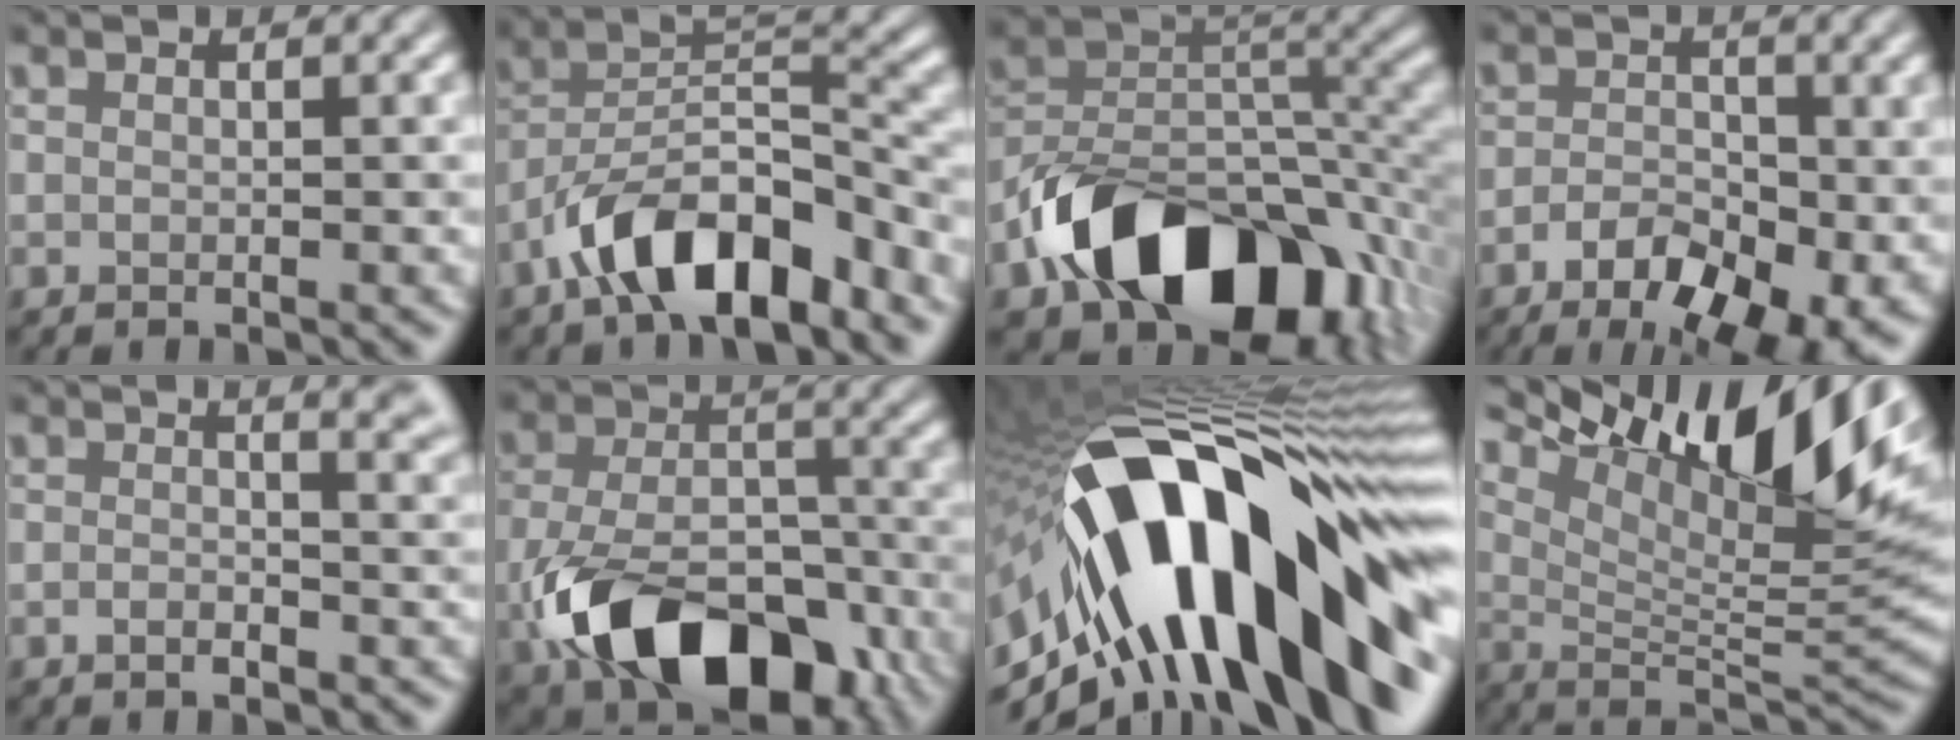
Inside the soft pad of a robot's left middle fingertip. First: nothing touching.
{"total": 9.5, "force": [-6.2, 3.6, 6.4], "torque": [-0.100, 0.011, -0.113]}
{"total": 12.9, "force": [-7.4, 7.8, 7.2], "torque": [-0.112, -0.002, -0.137]}
{"total": 8.5, "force": [-4.4, 3.8, 6.2], "torque": [-0.096, -0.013, -0.074]}
{"total": 4.4, "force": [1.1, 1.7, 3.9], "torque": [-0.031, 0.015, -0.004]}
{"total": 10.9, "force": [-5.2, 6.2, 7.3], "torque": [-0.146, -0.019, -0.079]}
{"total": 19.6, "force": [-4.0, 9.0, 16.9], "torque": [-0.265, 0.018, -0.072]}
{"total": 15.1, "force": [7.6, 4.9, 12.1], "torque": [-0.186, 0.010, 0.138]}